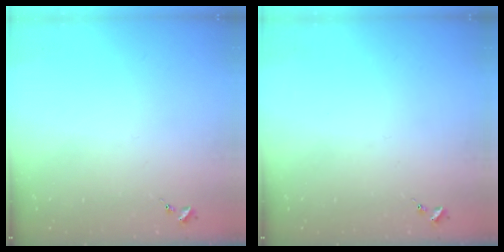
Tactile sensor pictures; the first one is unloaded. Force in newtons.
{"total": 0.0}